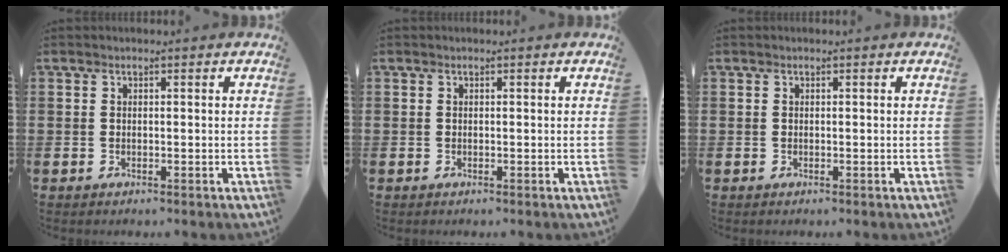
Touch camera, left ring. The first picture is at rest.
{"total": 0.0}
{"total": 0.0}